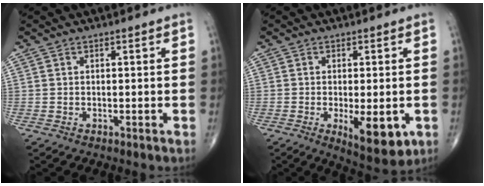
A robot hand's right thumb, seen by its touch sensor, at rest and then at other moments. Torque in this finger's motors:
{"motor_torque": [-0.14, 0.59, -0.03, -0.25, 0.15]}